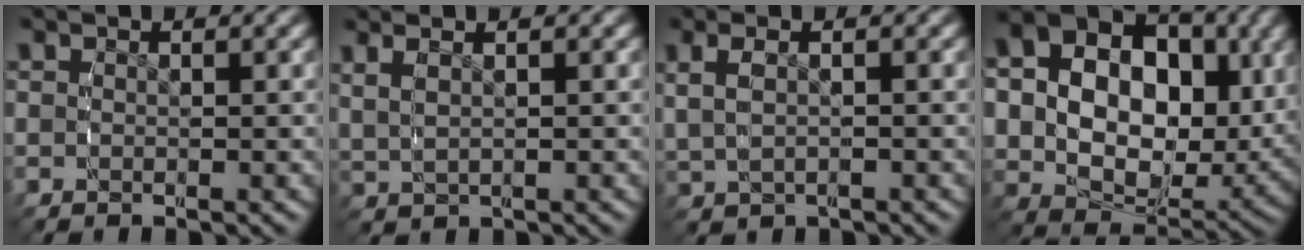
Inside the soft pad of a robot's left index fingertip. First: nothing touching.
{"total": 2.7, "force": [1.2, 1.3, 2.0], "torque": [-0.041, 0.007, 0.028]}
{"total": 3.1, "force": [0.7, 1.8, 2.4], "torque": [-0.053, 0.003, 0.020]}
{"total": 16.2, "force": [2.6, 12.3, 10.3], "torque": [-0.193, -0.027, 0.036]}